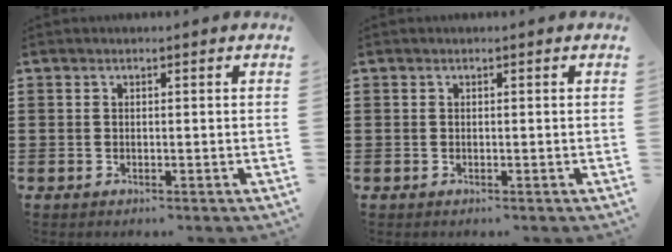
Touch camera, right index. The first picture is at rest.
{"total": 0.0}